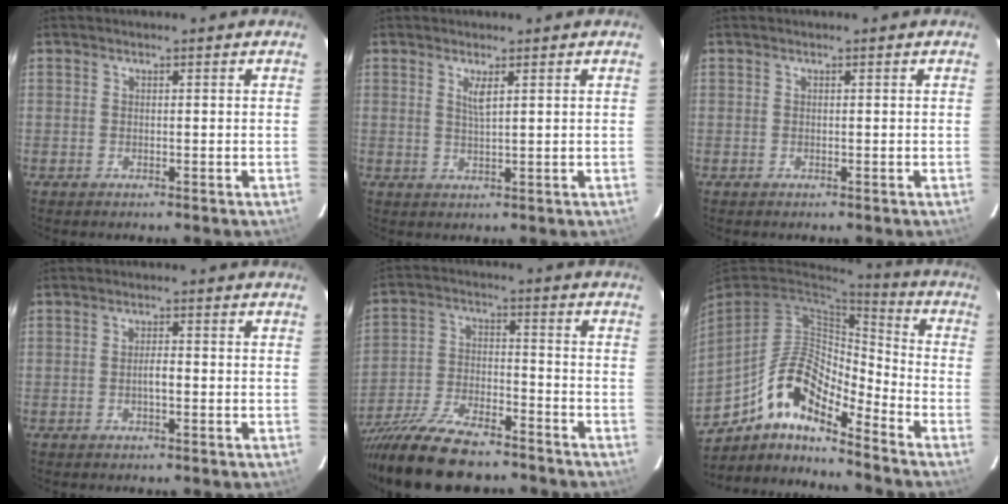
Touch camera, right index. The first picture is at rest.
{"total": 2.2, "force": [1.1, 0.3, 1.9], "torque": [-0.036, -0.003, 0.019]}
{"total": 0.0}
{"total": 1.8, "force": [-0.5, 0.5, 1.6], "torque": [-0.030, 0.005, -0.011]}
{"total": 18.1, "force": [-14.6, 5.4, 9.2], "torque": [-0.189, -0.035, -0.245]}
{"total": 14.3, "force": [-9.9, 4.6, 9.2], "torque": [-0.166, 0.006, -0.186]}